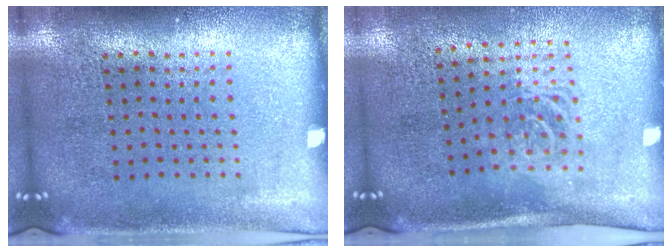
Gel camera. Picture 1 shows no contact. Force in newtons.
{"total": 1.7, "press": 1.2, "slide": 1.1}